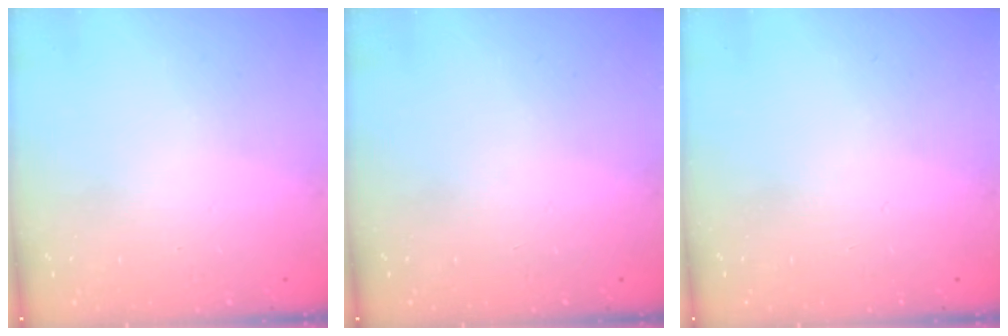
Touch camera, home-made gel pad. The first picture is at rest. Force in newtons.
{"total": 0.0}
{"total": 0.0}